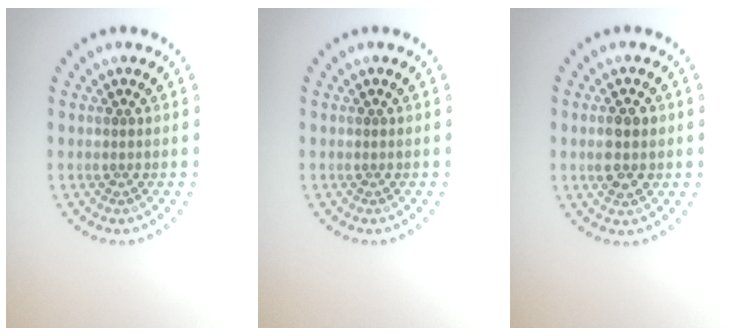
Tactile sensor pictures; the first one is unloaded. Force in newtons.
{"total": 0.0}
{"total": 2.9, "press": 2.9, "slide": 0.1}